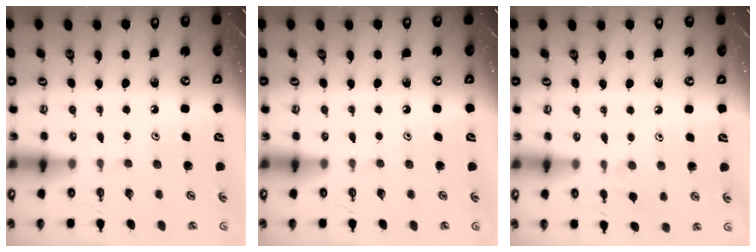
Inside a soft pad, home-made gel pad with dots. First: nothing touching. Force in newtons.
{"total": 0.0}
{"total": 5.7, "press": 5.6, "slide": 0.8}